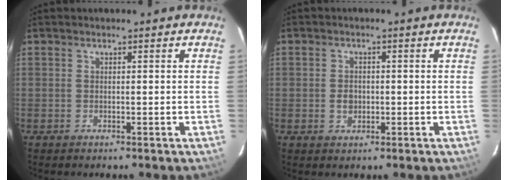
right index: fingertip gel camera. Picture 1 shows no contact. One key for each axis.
{"total": 2.6, "fx": -0.4, "fy": 2.2, "fz": 1.3, "tx": -0.024, "ty": 0.001, "tz": -0.006}